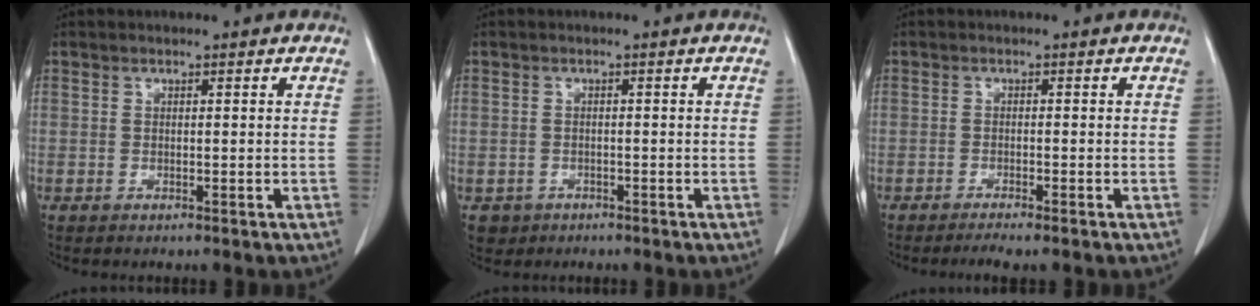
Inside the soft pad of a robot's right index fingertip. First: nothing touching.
{"total": 2.4, "force": [-1.2, 2.1, 0.1], "torque": [-0.002, 0.007, -0.016]}
{"total": 3.2, "force": [-2.6, -0.1, 1.8], "torque": [-0.023, -0.004, -0.039]}